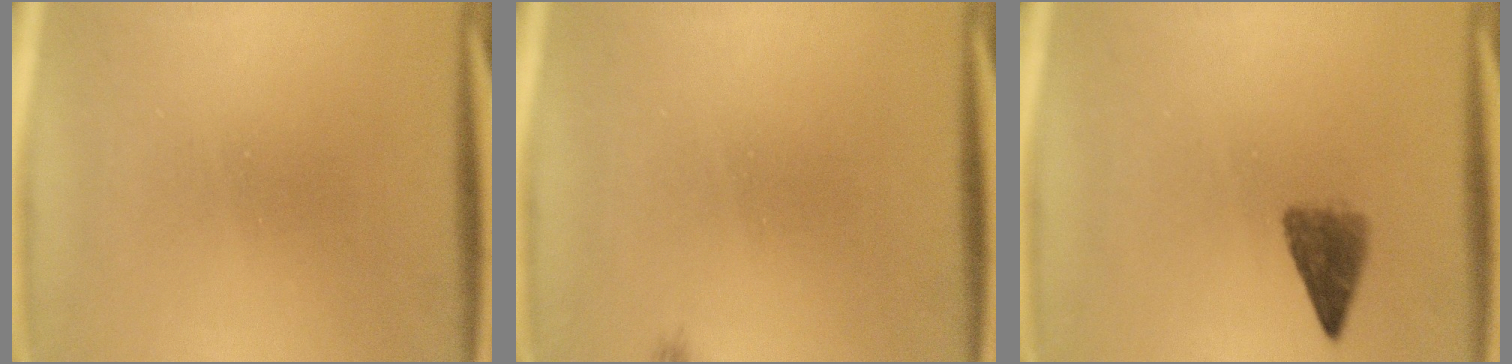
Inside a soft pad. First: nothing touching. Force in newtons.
{"total": 0.6}
{"total": 2.7}